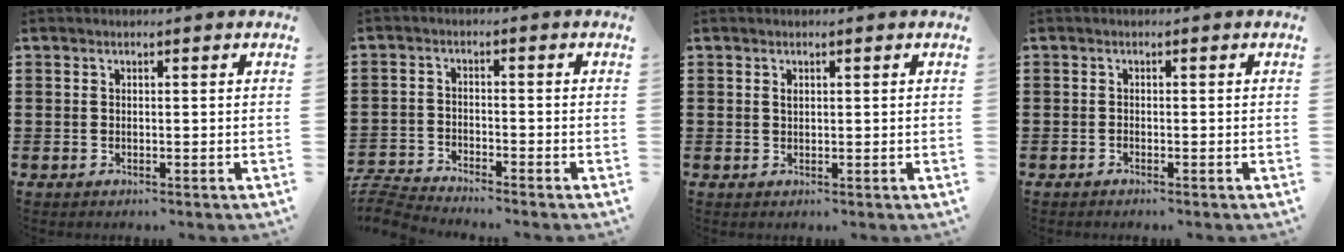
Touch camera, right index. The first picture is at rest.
{"total": 4.1, "force": [-4.1, 0.1, 0.4], "torque": [-0.030, -0.008, -0.092]}
{"total": 0.7, "force": [0.3, 0.4, 0.5], "torque": [-0.012, 0.001, 0.006]}
{"total": 0.6, "force": [-0.6, 0.2, 0.1], "torque": [-0.003, 0.001, -0.012]}